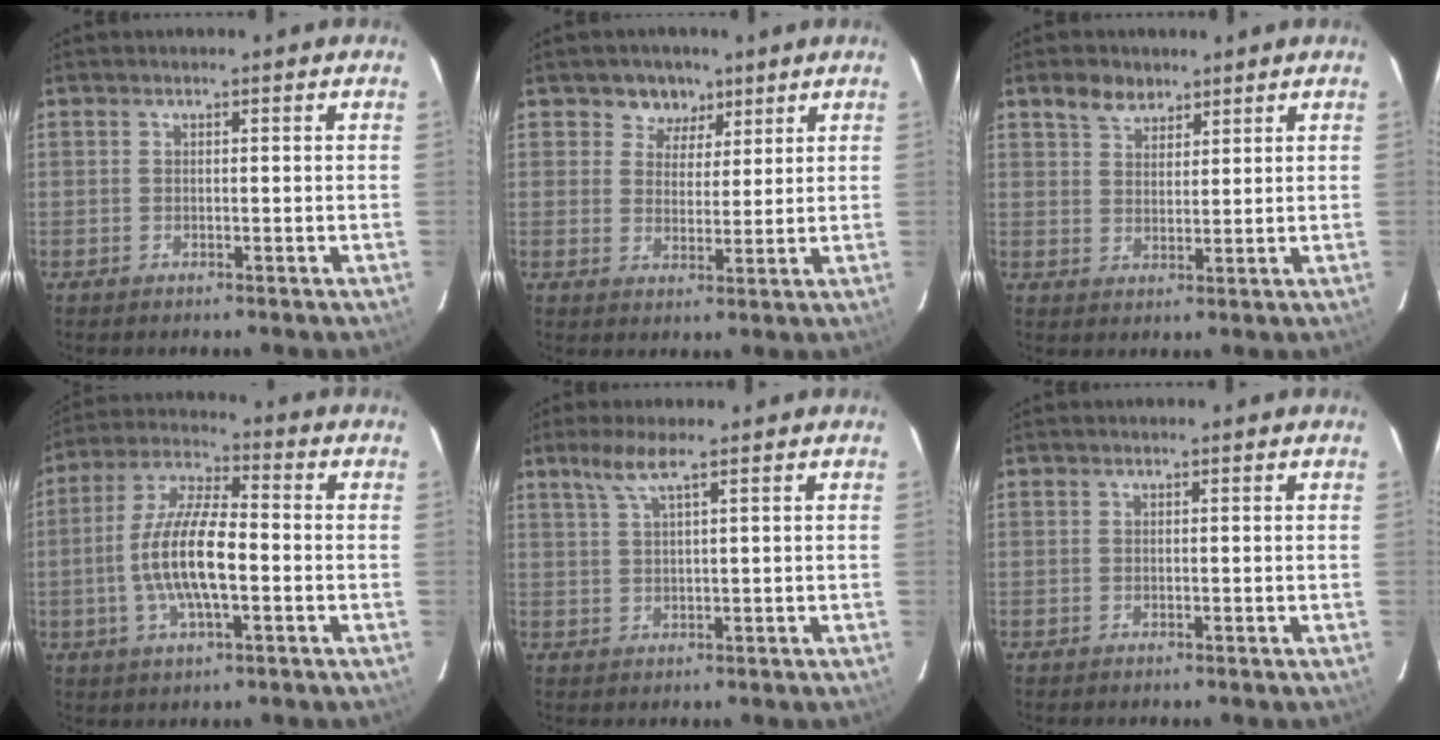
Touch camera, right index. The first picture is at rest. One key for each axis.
{"total": 5.3, "fx": 3.2, "fy": 4.1, "fz": 0.8, "tx": -0.004, "ty": 0.002, "tz": 0.050}
{"total": 4.9, "fx": 3.5, "fy": 2.9, "fz": 1.8, "tx": -0.029, "ty": 0.011, "tz": 0.063}
{"total": 12.7, "fx": -2.3, "fy": 3.7, "fz": 11.9, "tx": -0.242, "ty": 0.004, "tz": -0.047}
{"total": 3.7, "fx": 2.4, "fy": -0.2, "fz": 2.8, "tx": -0.060, "ty": 0.003, "tz": 0.050}
{"total": 0.0}